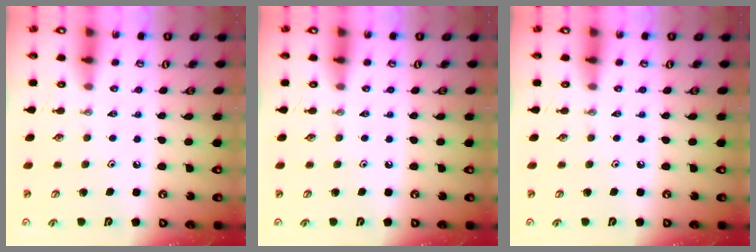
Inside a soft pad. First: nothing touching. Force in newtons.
{"total": 0.0}
{"total": 0.0}